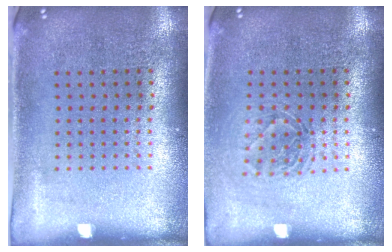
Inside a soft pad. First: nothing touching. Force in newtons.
{"total": 1.3, "press": 1.1, "slide": 0.6}